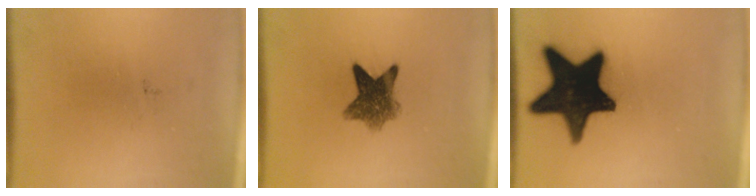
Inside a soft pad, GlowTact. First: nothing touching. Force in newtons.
{"total": 7.1}
{"total": 20.0}